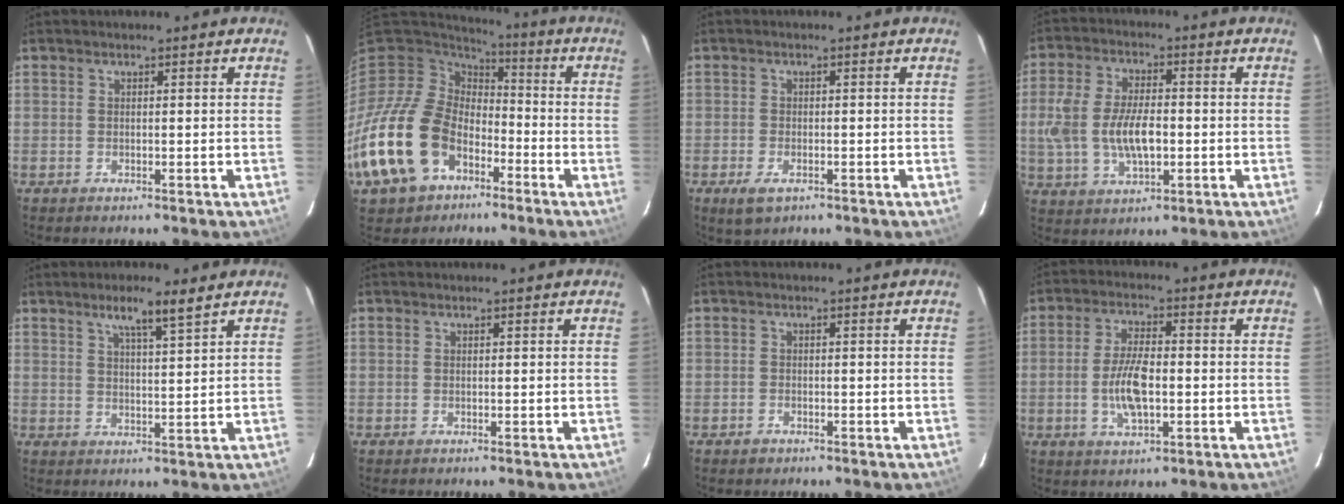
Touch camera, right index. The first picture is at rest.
{"total": 22.2, "force": [-10.4, 15.9, 11.5], "torque": [-0.294, -0.006, -0.180]}
{"total": 4.2, "force": [-2.3, 2.2, 2.7], "torque": [-0.062, -0.010, -0.039]}
{"total": 11.0, "force": [-1.3, 5.6, 9.3], "torque": [-0.191, 0.002, -0.021]}
{"total": 5.8, "force": [4.0, 0.1, 4.2], "torque": [-0.067, -0.001, 0.067]}
{"total": 0.0}
{"total": 1.7, "force": [-1.1, 1.2, 0.4], "torque": [-0.009, 0.002, -0.016]}
{"total": 8.4, "force": [-1.5, 3.5, 7.4], "torque": [-0.149, 0.002, -0.028]}